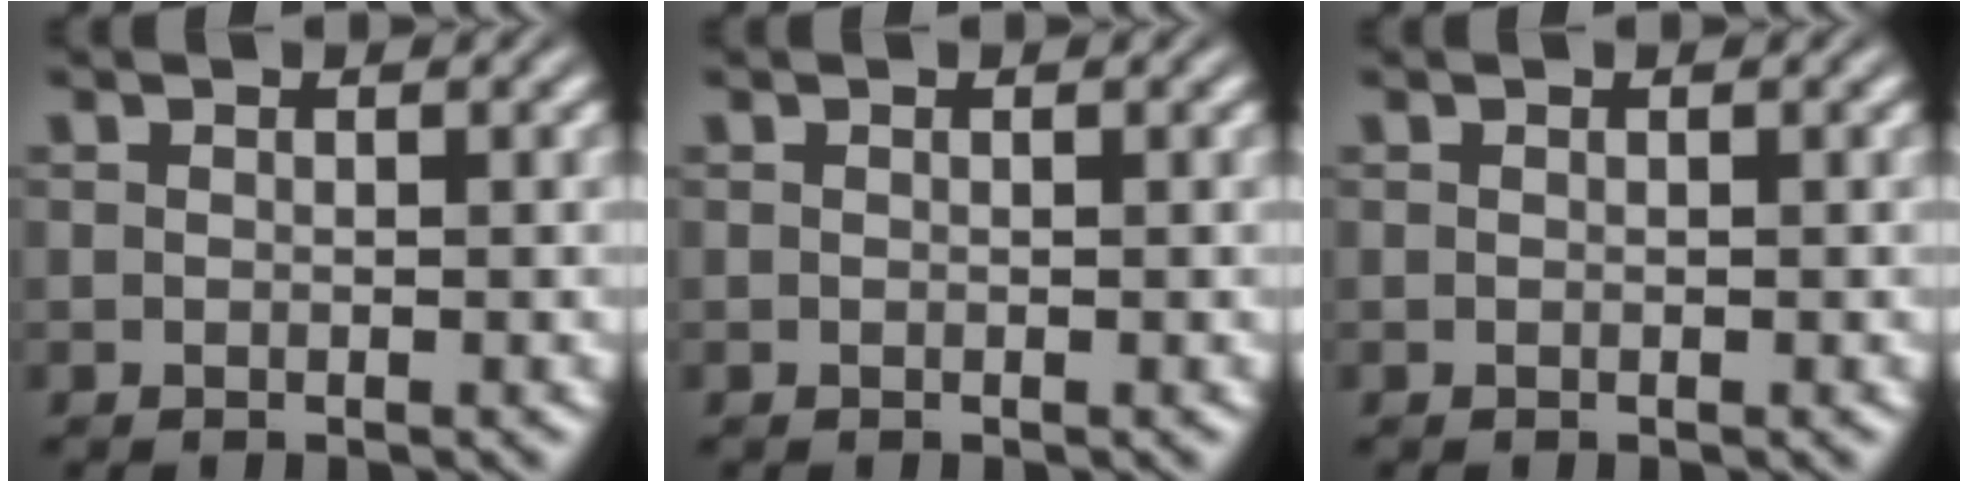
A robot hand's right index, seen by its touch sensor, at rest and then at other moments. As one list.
[{"total": 0.0}, {"total": 0.0}]